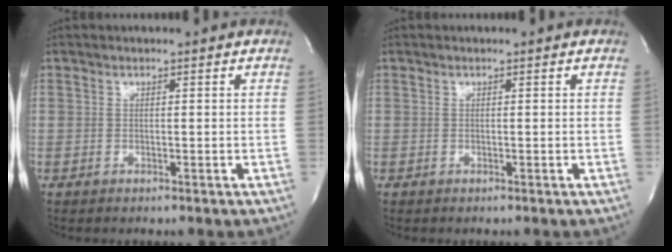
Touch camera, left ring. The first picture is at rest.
{"total": 0.0}